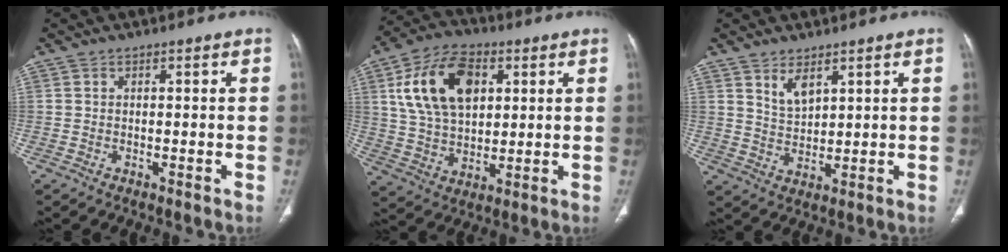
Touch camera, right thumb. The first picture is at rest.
{"total": 16.9, "force": [5.2, 10.6, 12.1], "torque": [-0.202, -0.002, 0.100]}
{"total": 4.6, "force": [2.9, 2.2, 2.9], "torque": [-0.045, -0.024, 0.063]}